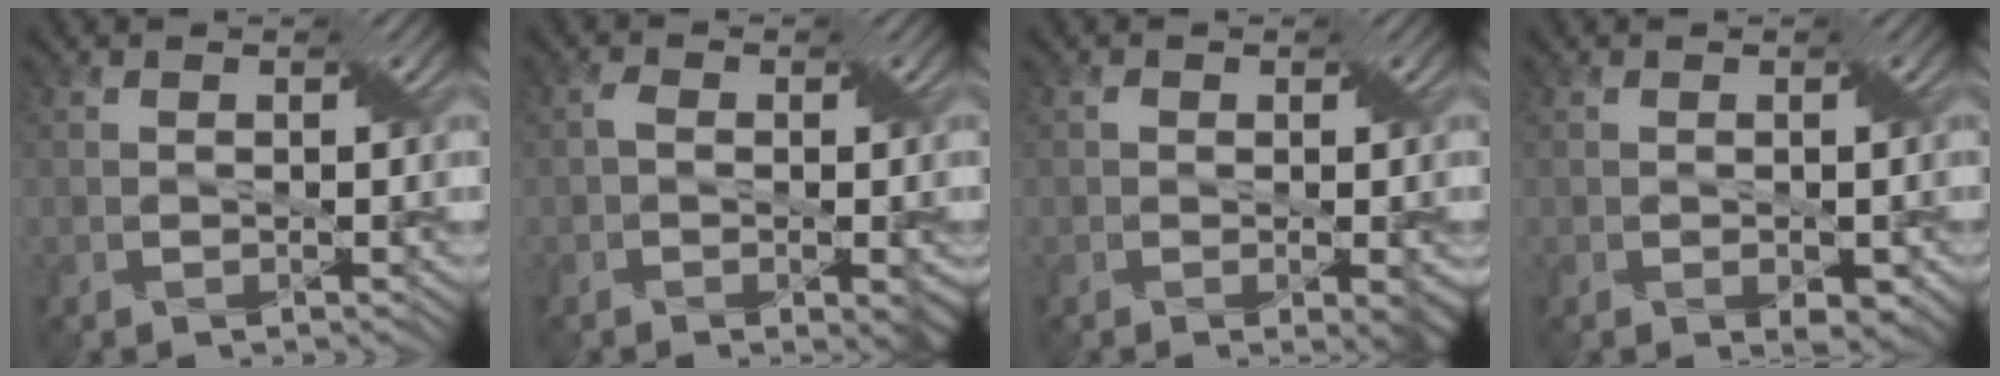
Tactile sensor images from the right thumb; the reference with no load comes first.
{"total": 4.2, "force": [-1.1, 2.1, 3.4], "torque": [-0.051, -0.004, -0.020]}
{"total": 4.3, "force": [-1.2, 2.1, 3.5], "torque": [-0.042, -0.011, -0.013]}
{"total": 2.5, "force": [-0.5, 1.7, 1.8], "torque": [-0.017, -0.006, -0.002]}